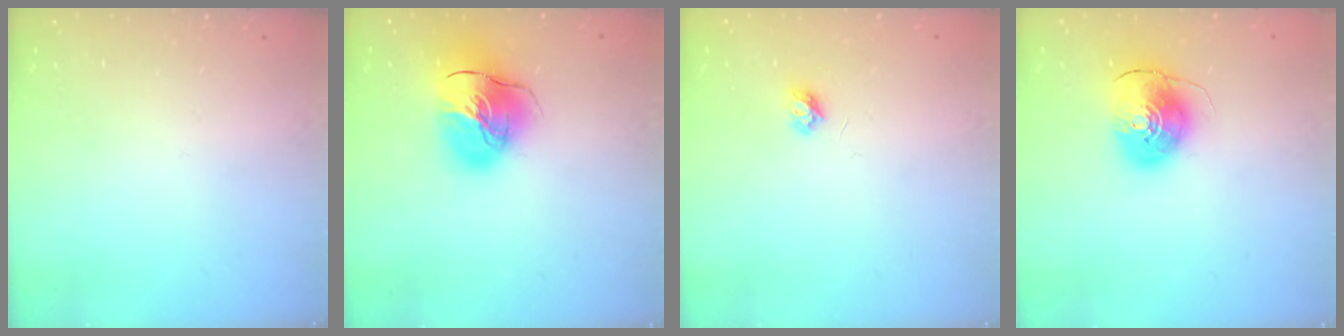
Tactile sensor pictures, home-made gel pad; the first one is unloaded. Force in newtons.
{"total": 16.5, "press": 16.4, "slide": 2.3}
{"total": 3.9, "press": 3.8, "slide": 0.5}
{"total": 9.3, "press": 9.3, "slide": 1.1}